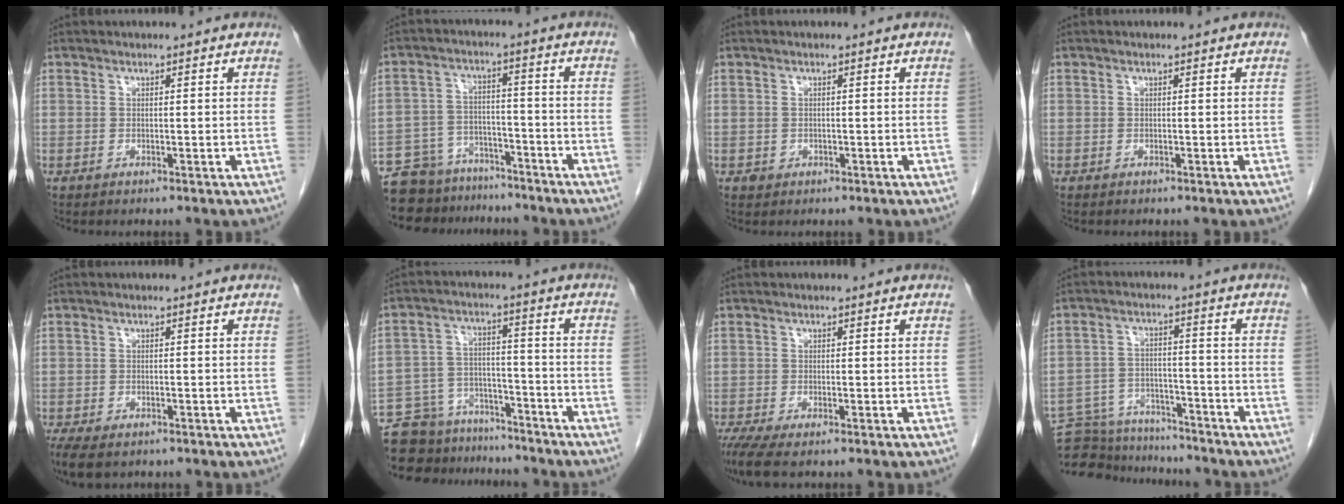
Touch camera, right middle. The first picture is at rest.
{"total": 12.2, "force": [-10.6, 5.8, 1.7], "torque": [-0.041, 0.024, -0.164]}
{"total": 0.8, "force": [-0.3, 0.8, 0.1], "torque": [-0.003, 0.003, -0.002]}
{"total": 0.0}
{"total": 7.2, "force": [-5.0, 3.5, 3.8], "torque": [-0.078, -0.014, -0.076]}
{"total": 16.2, "force": [-14.3, 6.9, 3.3], "torque": [-0.076, 0.031, -0.215]}
{"total": 3.8, "force": [-2.7, 0.7, 2.7], "torque": [-0.053, -0.012, -0.049]}
{"total": 14.1, "force": [-13.4, 3.7, 2.7], "torque": [-0.055, 0.018, -0.201]}